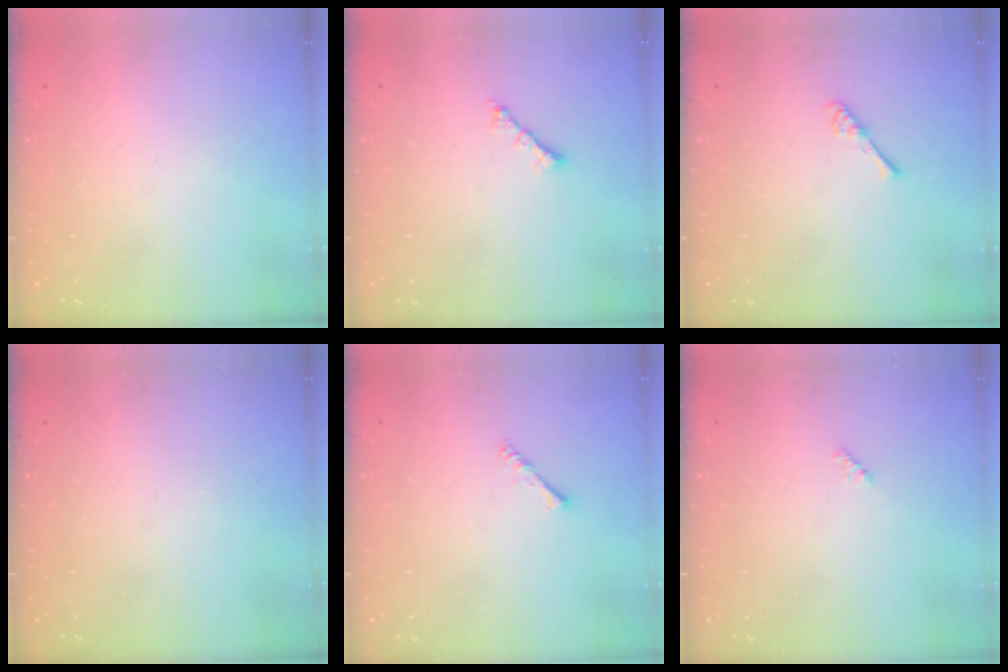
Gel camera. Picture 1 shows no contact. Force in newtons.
{"total": 1.8, "press": 1.7, "slide": 0.6}
{"total": 2.7, "press": 2.6, "slide": 0.4}
{"total": 0.0}
{"total": 2.0, "press": 1.9, "slide": 0.4}
{"total": 2.4, "press": 2.4, "slide": 0.4}